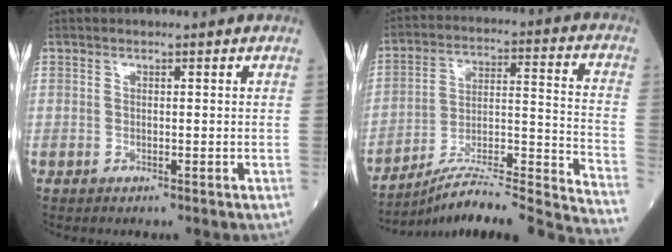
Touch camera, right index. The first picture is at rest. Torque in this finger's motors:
{"motor_torque": [-0.33, -0.34, 0.46, 0.12]}